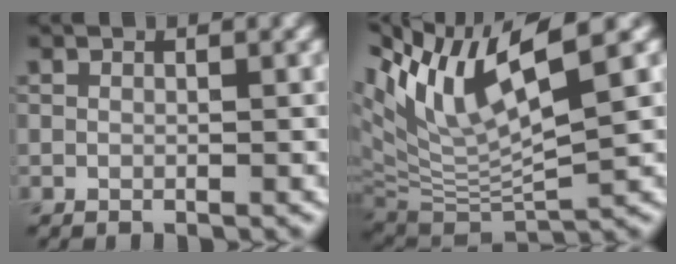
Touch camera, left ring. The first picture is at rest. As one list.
[{"total": 10.9, "force": [4.9, 3.0, 9.2], "torque": [-0.188, 0.006, 0.095]}]